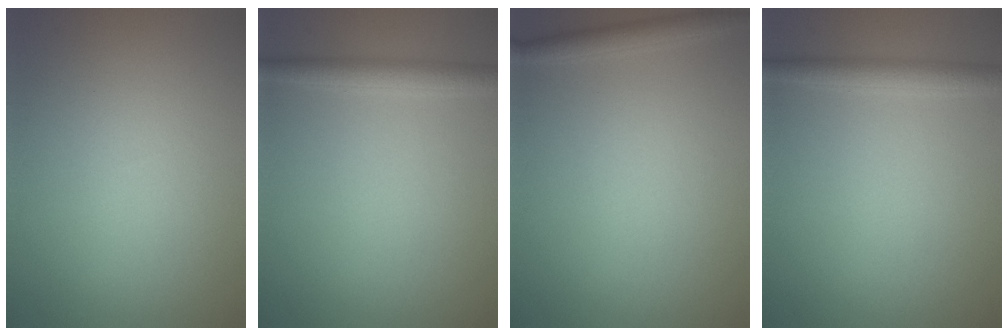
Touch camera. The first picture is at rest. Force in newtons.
{"total": 2.4, "press": 2.4, "slide": 0.1}
{"total": 1.8, "press": 1.8, "slide": 0.1}
{"total": 2.4, "press": 2.4, "slide": 0.1}